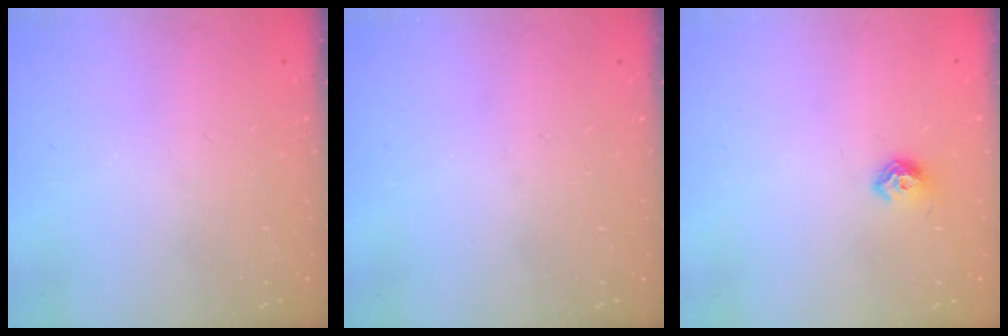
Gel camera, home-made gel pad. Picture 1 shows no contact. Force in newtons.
{"total": 0.0}
{"total": 7.2, "press": 7.1, "slide": 0.9}